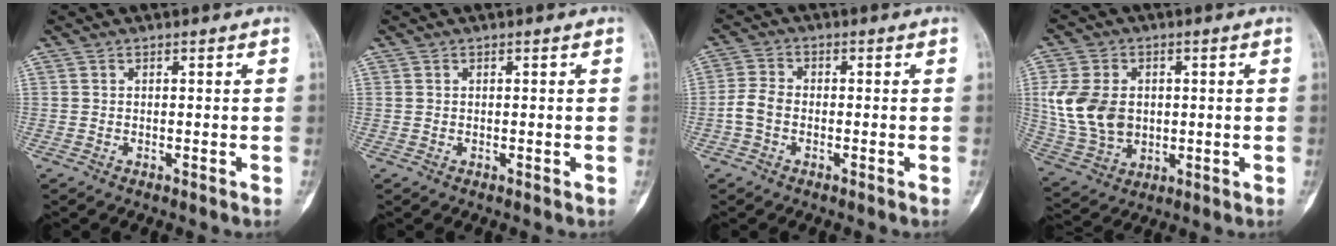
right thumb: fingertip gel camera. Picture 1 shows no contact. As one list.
[{"total": 0.0}, {"total": 4.0, "force": [-1.1, 2.8, 2.7], "torque": [-0.058, 0.013, -0.028]}, {"total": 13.1, "force": [1.3, 9.8, 8.6], "torque": [-0.154, -0.002, 0.039]}]